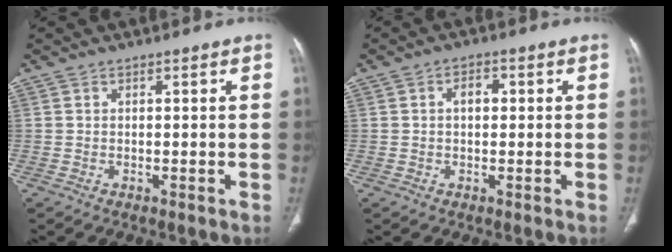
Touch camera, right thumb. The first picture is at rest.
{"total": 3.0, "force": [0.4, 1.9, 2.3], "torque": [-0.035, 0.011, 0.006]}